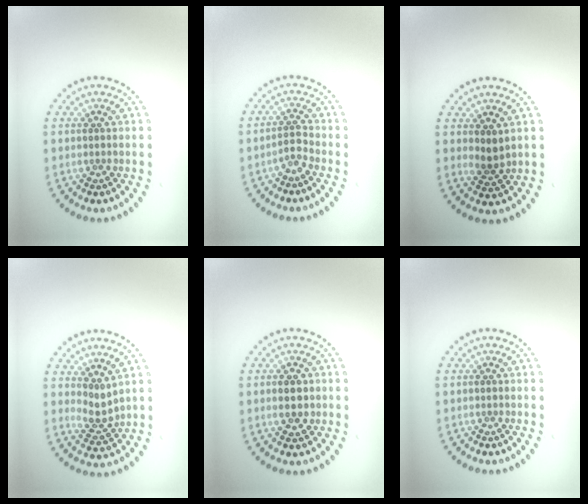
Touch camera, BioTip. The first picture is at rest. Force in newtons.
{"total": 1.6, "press": 1.1, "slide": 1.3}
{"total": 1.5, "press": 1.3, "slide": 0.9}
{"total": 2.2, "press": 1.5, "slide": 1.6}
{"total": 2.1, "press": 2.1, "slide": 0.1}
{"total": 0.0}